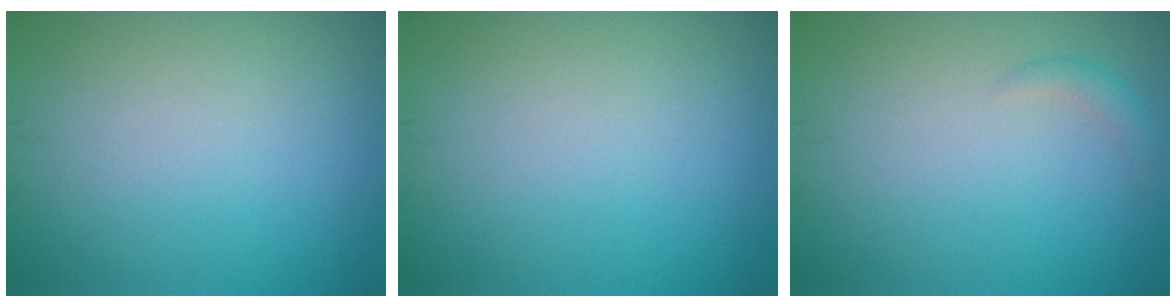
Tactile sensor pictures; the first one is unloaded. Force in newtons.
{"total": 0.0}
{"total": 1.0, "press": 1.0, "slide": 0.0}